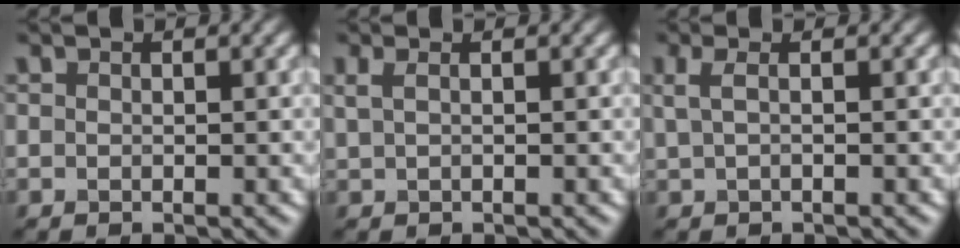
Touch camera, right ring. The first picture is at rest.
{"total": 1.5, "force": [0.7, 0.6, 1.2], "torque": [-0.026, -0.002, 0.008]}
{"total": 1.7, "force": [0.5, 0.6, 1.6], "torque": [-0.035, 0.000, 0.006]}